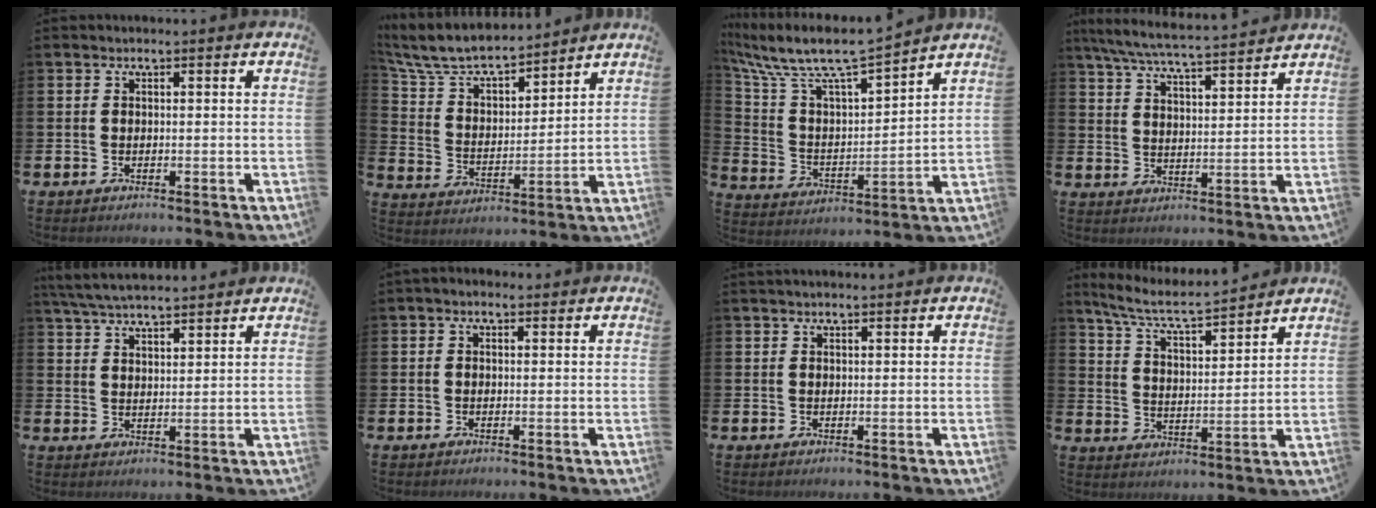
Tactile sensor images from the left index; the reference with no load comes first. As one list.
[{"total": 8.0, "force": [7.4, 2.0, 2.6], "torque": [-0.091, -0.049, 0.128]}, {"total": 9.3, "force": [8.5, 1.2, 3.6], "torque": [-0.115, -0.059, 0.142]}, {"total": 6.7, "force": [6.3, 0.3, 2.2], "torque": [-0.068, -0.037, 0.111]}, {"total": 5.2, "force": [5.0, 0.5, 1.1], "torque": [-0.043, -0.019, 0.092]}, {"total": 0.8, "force": [0.2, 0.6, 0.5], "torque": [-0.001, 0.005, 0.000]}, {"total": 0.9, "force": [0.9, 0.0, 0.3], "torque": [0.003, -0.002, 0.014]}, {"total": 6.6, "force": [6.1, 0.6, 2.5], "torque": [-0.078, -0.040, 0.104]}]